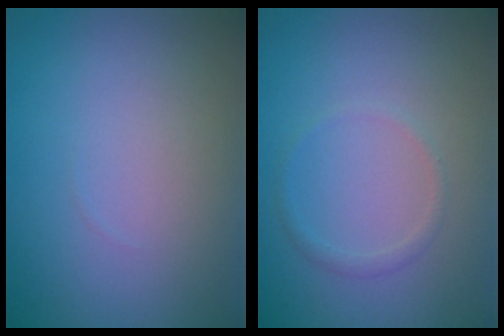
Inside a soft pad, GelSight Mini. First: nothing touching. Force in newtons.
{"total": 0.9, "press": 0.9, "slide": 0.1}